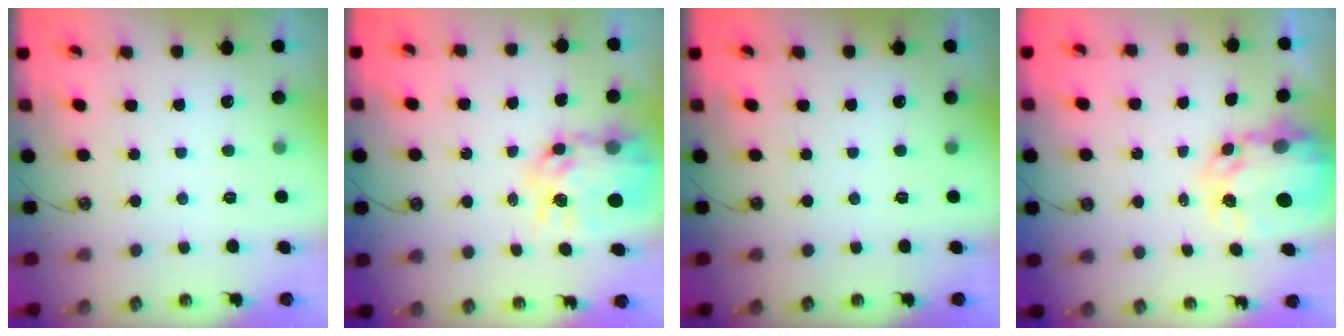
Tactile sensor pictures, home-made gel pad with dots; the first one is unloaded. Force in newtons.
{"total": 14.1, "press": 14.1, "slide": 1.2}
{"total": 0.0}
{"total": 7.0, "press": 7.0, "slide": 0.6}